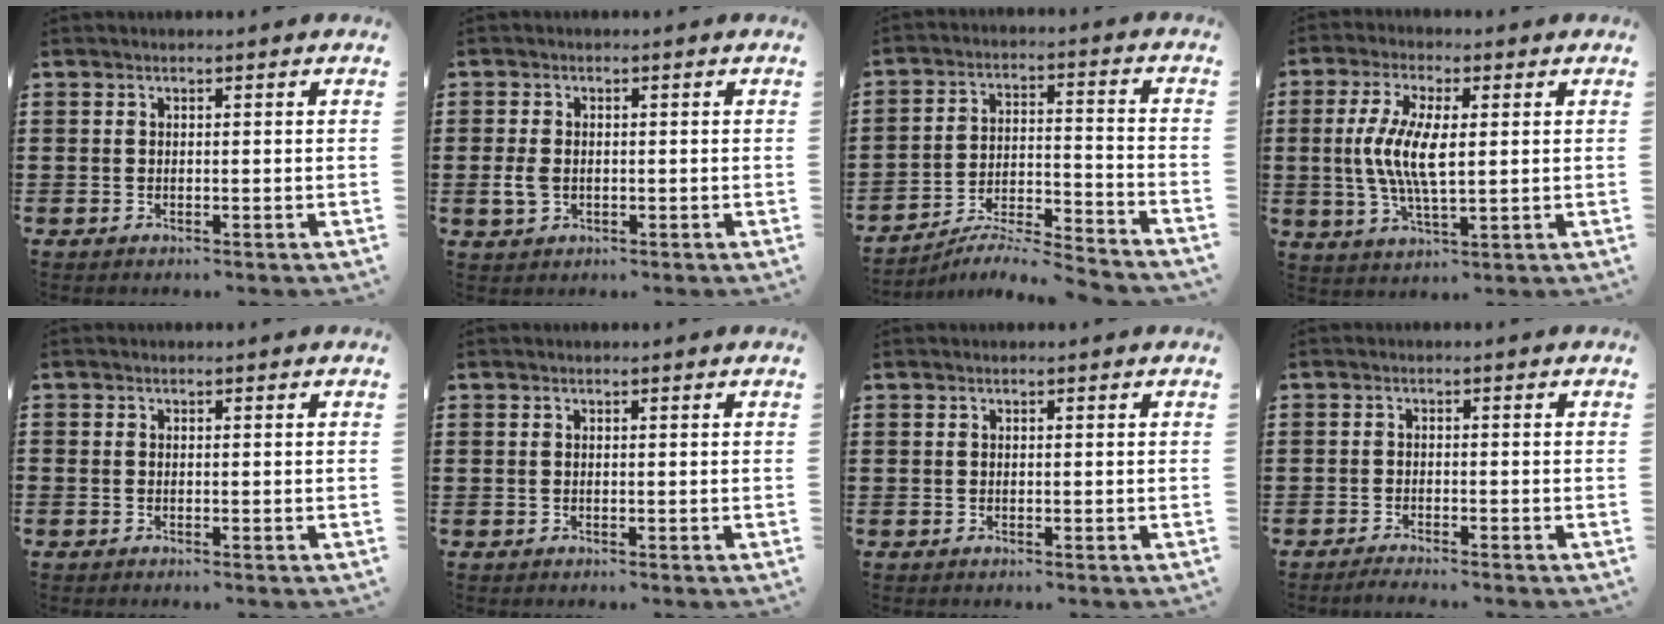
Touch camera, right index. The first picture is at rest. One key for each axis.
{"total": 2.7, "fx": -0.4, "fy": 1.9, "fz": 1.9, "tx": -0.052, "ty": -0.001, "tz": -0.011}
{"total": 5.1, "fx": -4.9, "fy": -0.1, "fz": 1.5, "tx": -0.034, "ty": -0.010, "tz": -0.101}
{"total": 8.4, "fx": 0.5, "fy": 3.0, "fz": 7.8, "tx": -0.166, "ty": 0.003, "tz": 0.004}
{"total": 0.0}
{"total": 0.0}
{"total": 0.0}
{"total": 1.6, "fx": -1.6, "fy": -0.1, "fz": 0.0, "tx": -0.004, "ty": 0.003, "tz": -0.032}